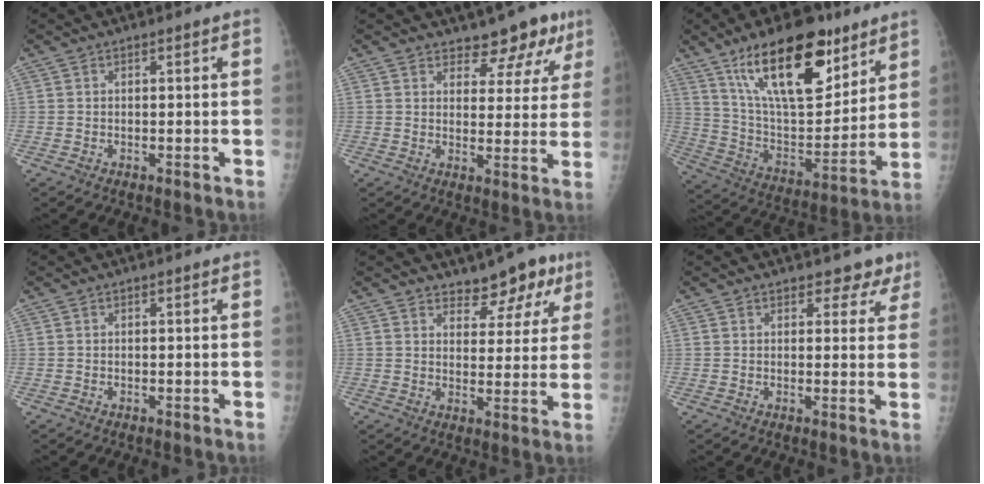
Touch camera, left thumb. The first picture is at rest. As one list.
[{"total": 8.2, "force": [6.5, 4.1, 2.7], "torque": [0.001, -0.041, 0.073]}, {"total": 23.8, "force": [14.3, 10.1, 16.2], "torque": [-0.223, -0.059, 0.251]}, {"total": 0.0}, {"total": 7.6, "force": [5.7, 4.0, 2.9], "torque": [-0.001, -0.037, 0.073]}, {"total": 4.4, "force": [3.6, 2.5, 0.6], "torque": [0.026, -0.020, 0.032]}]